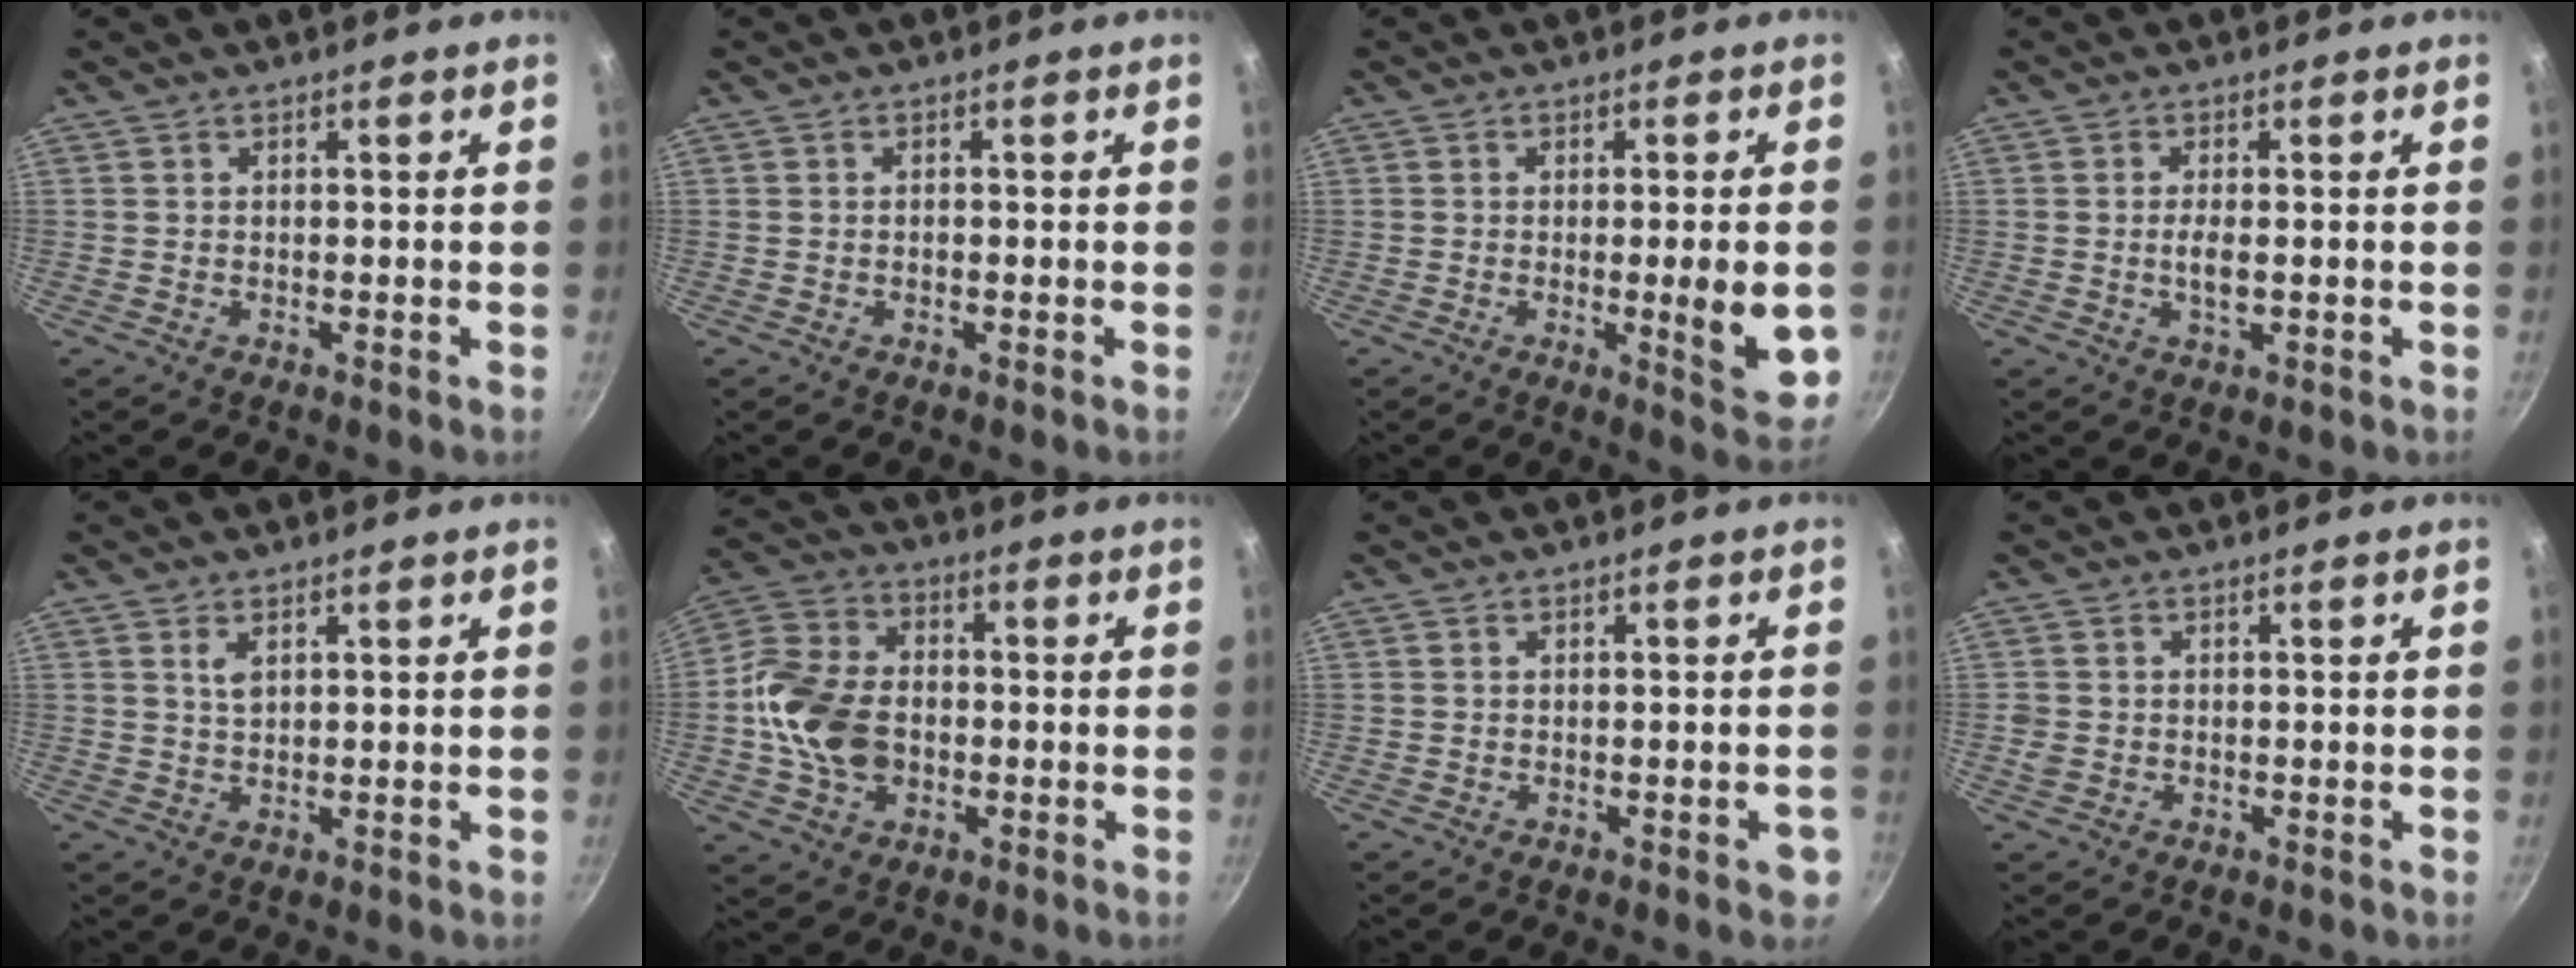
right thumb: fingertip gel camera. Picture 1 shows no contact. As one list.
[{"total": 0.5, "force": [-0.2, 0.3, 0.4], "torque": [-0.008, 0.002, -0.002]}, {"total": 9.2, "force": [-1.3, 1.9, 9.0], "torque": [-0.111, -0.011, -0.014]}, {"total": 2.8, "force": [-0.3, 1.0, 2.6], "torque": [-0.056, -0.003, -0.007]}, {"total": 2.2, "force": [1.1, 1.1, 1.6], "torque": [-0.028, -0.004, 0.021]}, {"total": 14.7, "force": [-1.8, 10.7, 9.9], "torque": [-0.173, 0.025, -0.045]}, {"total": 2.6, "force": [-0.8, 1.1, 2.1], "torque": [-0.014, 0.007, -0.010]}, {"total": 2.0, "force": [-0.3, 1.8, 0.9], "torque": [-0.016, 0.003, -0.006]}]